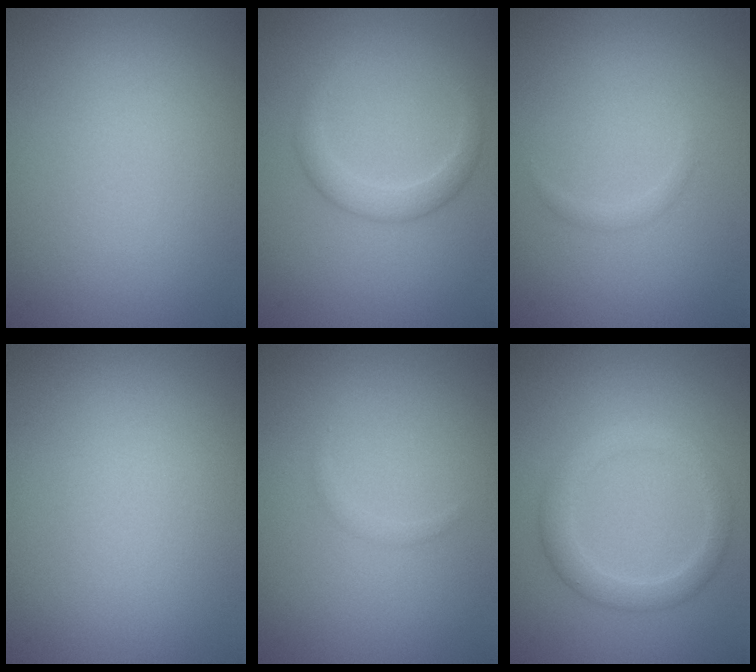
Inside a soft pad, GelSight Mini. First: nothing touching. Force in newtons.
{"total": 2.0, "press": 2.0, "slide": 0.1}
{"total": 0.6, "press": 0.6, "slide": 0.0}
{"total": 0.0}
{"total": 0.6, "press": 0.6, "slide": 0.1}
{"total": 2.7, "press": 2.7, "slide": 0.3}